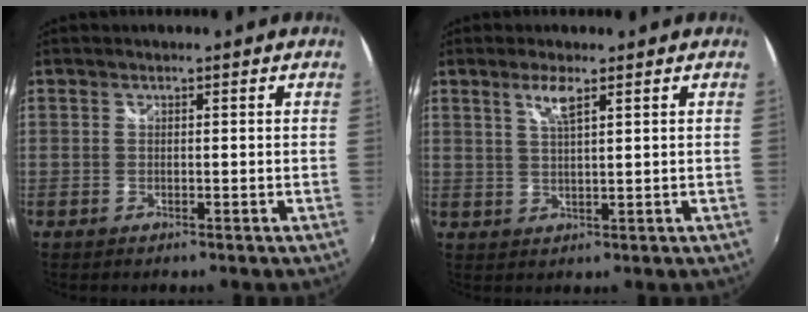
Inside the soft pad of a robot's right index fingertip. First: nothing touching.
{"total": 3.5, "force": [2.1, 0.3, 2.8], "torque": [-0.054, 0.000, 0.041]}